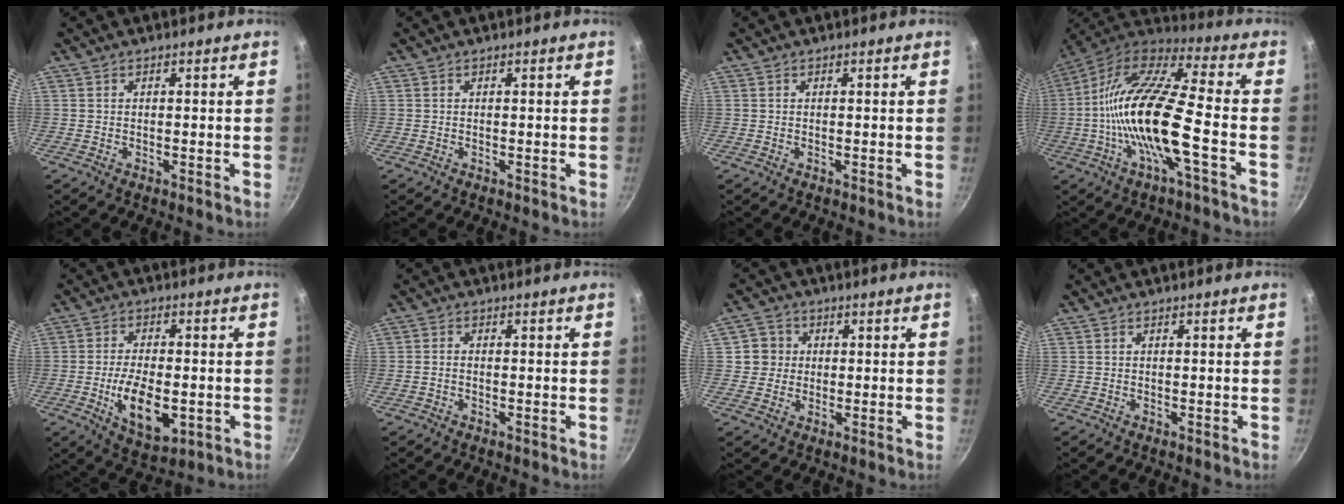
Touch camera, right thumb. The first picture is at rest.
{"total": 0.0}
{"total": 0.0}
{"total": 20.7, "force": [-4.3, 5.4, 19.5], "torque": [-0.363, 0.038, -0.100]}
{"total": 11.7, "force": [-2.6, 6.0, 9.7], "torque": [-0.156, 0.003, -0.034]}
{"total": 1.3, "force": [-0.4, 0.8, 0.9], "torque": [-0.019, 0.010, -0.009]}
{"total": 4.7, "force": [0.6, 4.6, 0.8], "torque": [0.022, 0.006, 0.003]}
{"total": 0.0}